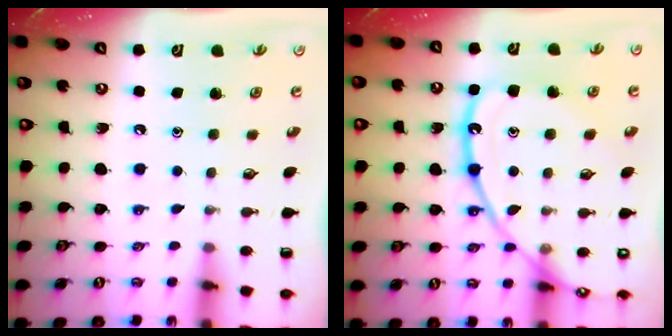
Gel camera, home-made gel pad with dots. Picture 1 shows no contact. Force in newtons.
{"total": 17.4, "press": 17.4, "slide": 1.5}